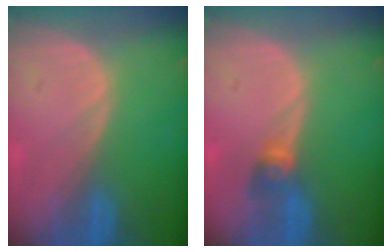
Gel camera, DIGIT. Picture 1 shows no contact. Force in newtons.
{"total": 2.7, "press": 2.6, "slide": 0.5}